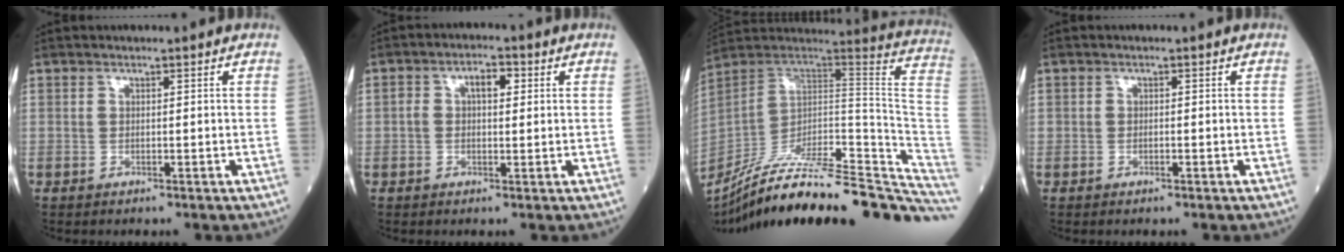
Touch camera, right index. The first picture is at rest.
{"total": 4.1, "force": [0.8, 2.1, 3.5], "torque": [-0.063, 0.021, 0.016]}
{"total": 33.6, "force": [-28.7, 3.5, 17.1], "torque": [-0.158, -0.020, -0.412]}
{"total": 0.7, "force": [-0.3, 0.3, 0.5], "torque": [-0.005, 0.000, -0.006]}